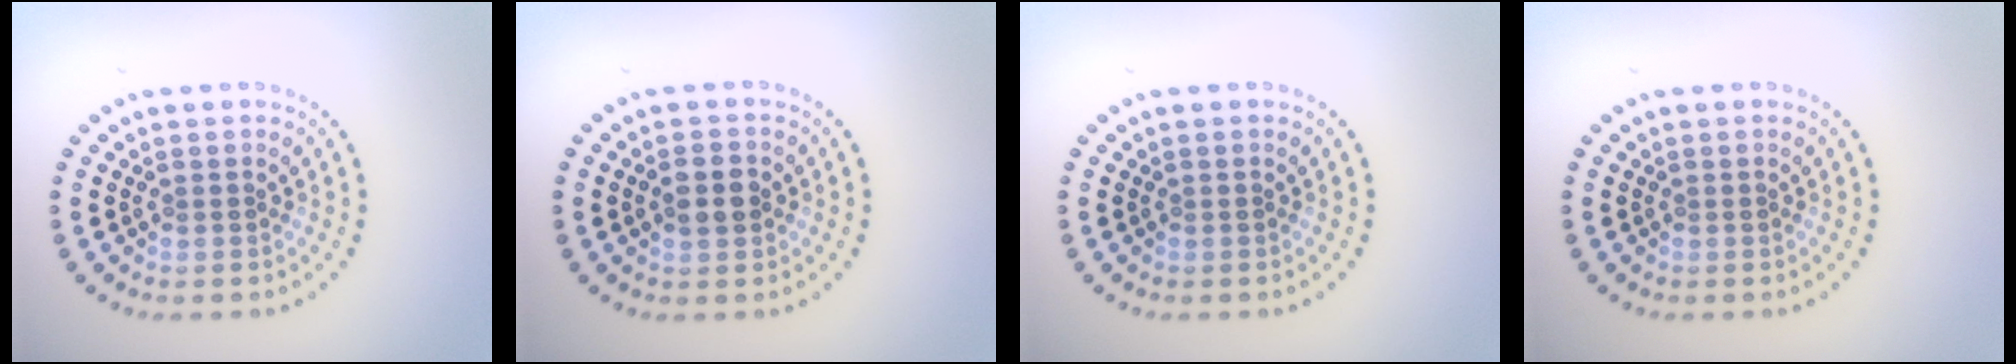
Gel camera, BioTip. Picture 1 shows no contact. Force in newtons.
{"total": 2.8, "press": 2.8, "slide": 0.2}
{"total": 0.0}
{"total": 0.0}